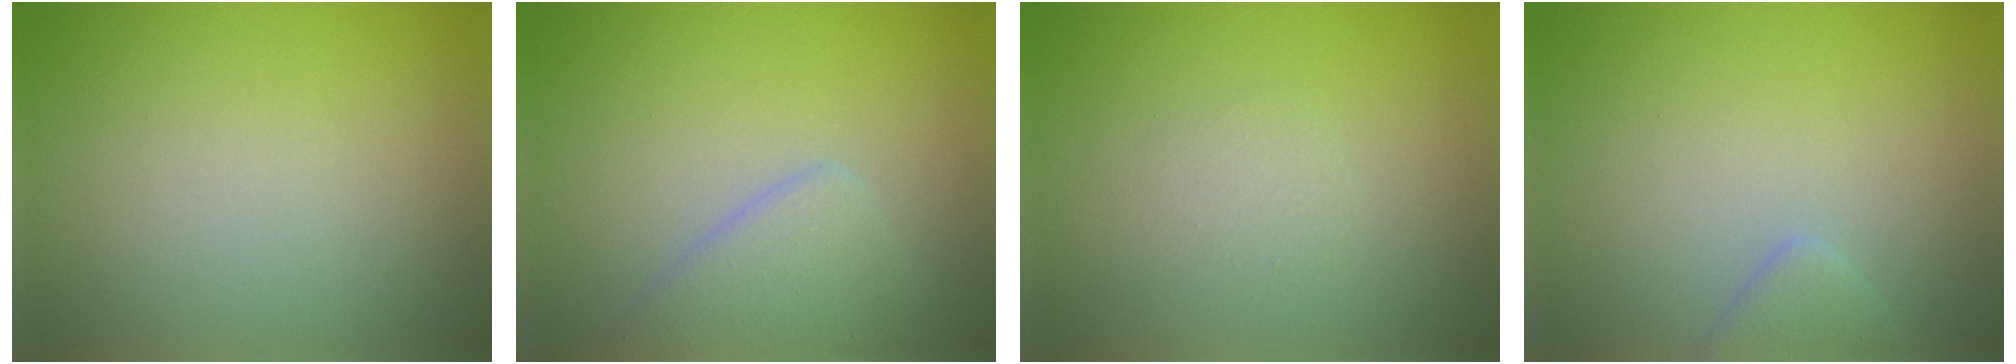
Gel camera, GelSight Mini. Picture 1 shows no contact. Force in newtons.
{"total": 2.9, "press": 2.9, "slide": 0.2}
{"total": 1.0, "press": 1.0, "slide": 0.0}
{"total": 1.7, "press": 1.7, "slide": 0.1}